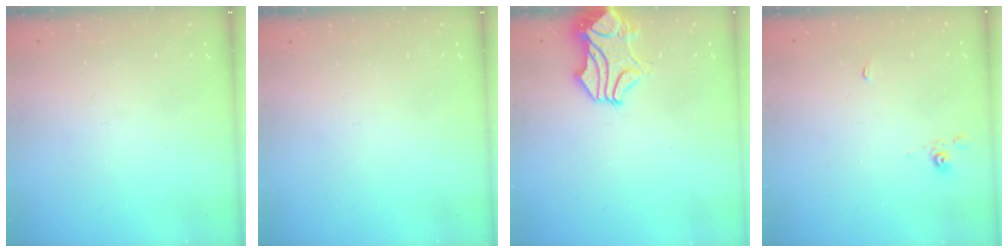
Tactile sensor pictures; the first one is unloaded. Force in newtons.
{"total": 0.0}
{"total": 1.7, "press": 1.1, "slide": 1.2}
{"total": 2.9, "press": 2.9, "slide": 0.6}